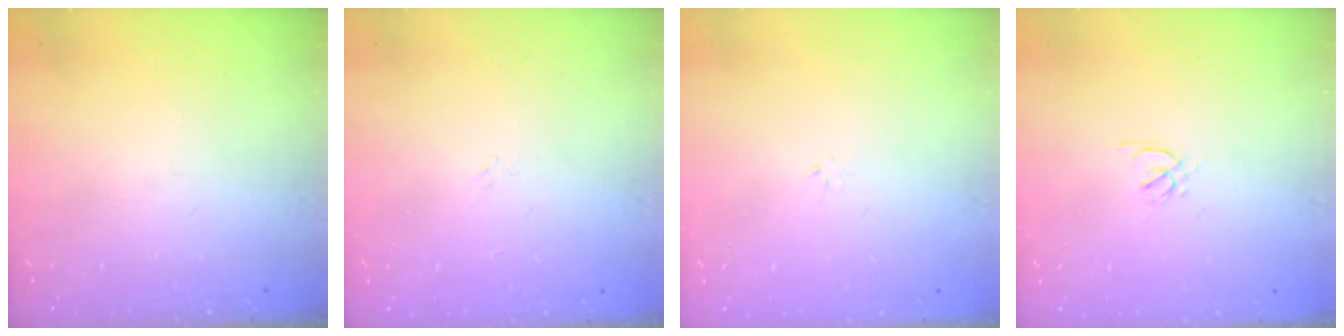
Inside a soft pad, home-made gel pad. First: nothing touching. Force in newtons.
{"total": 0.0}
{"total": 0.0}
{"total": 1.7, "press": 1.6, "slide": 0.5}